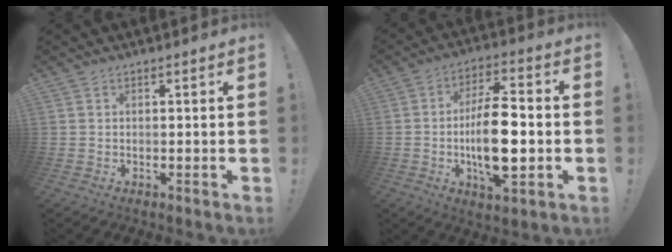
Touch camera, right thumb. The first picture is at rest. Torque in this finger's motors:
{"motor_torque": [0.79, 1.30, 0.54, 0.43, 0.44]}